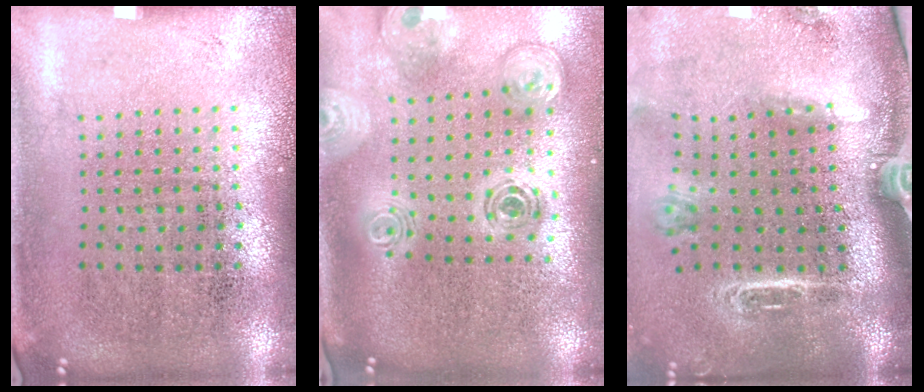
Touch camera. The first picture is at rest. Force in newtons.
{"total": 2.0, "press": 1.7, "slide": 1.0}
{"total": 2.9, "press": 2.0, "slide": 2.1}